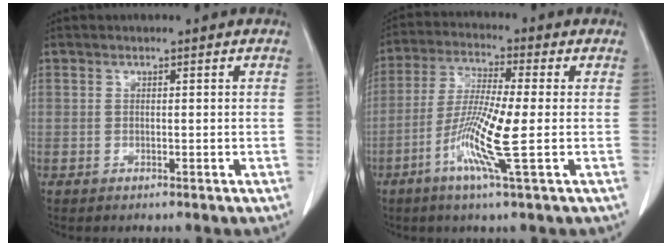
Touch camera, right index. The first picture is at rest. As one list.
[{"total": 10.5, "force": [-3.0, -0.4, 10.1], "torque": [-0.202, -0.019, -0.066]}]